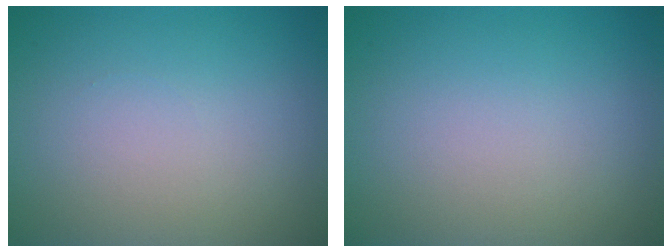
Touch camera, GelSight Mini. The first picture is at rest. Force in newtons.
{"total": 0.0}